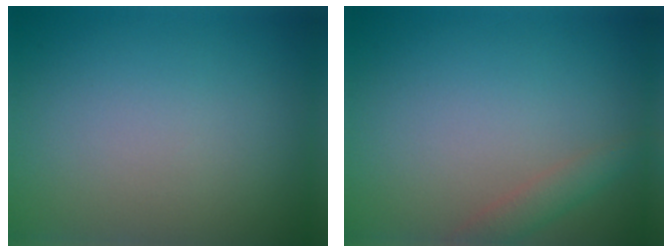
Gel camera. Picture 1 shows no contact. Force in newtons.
{"total": 1.9, "press": 1.9, "slide": 0.1}